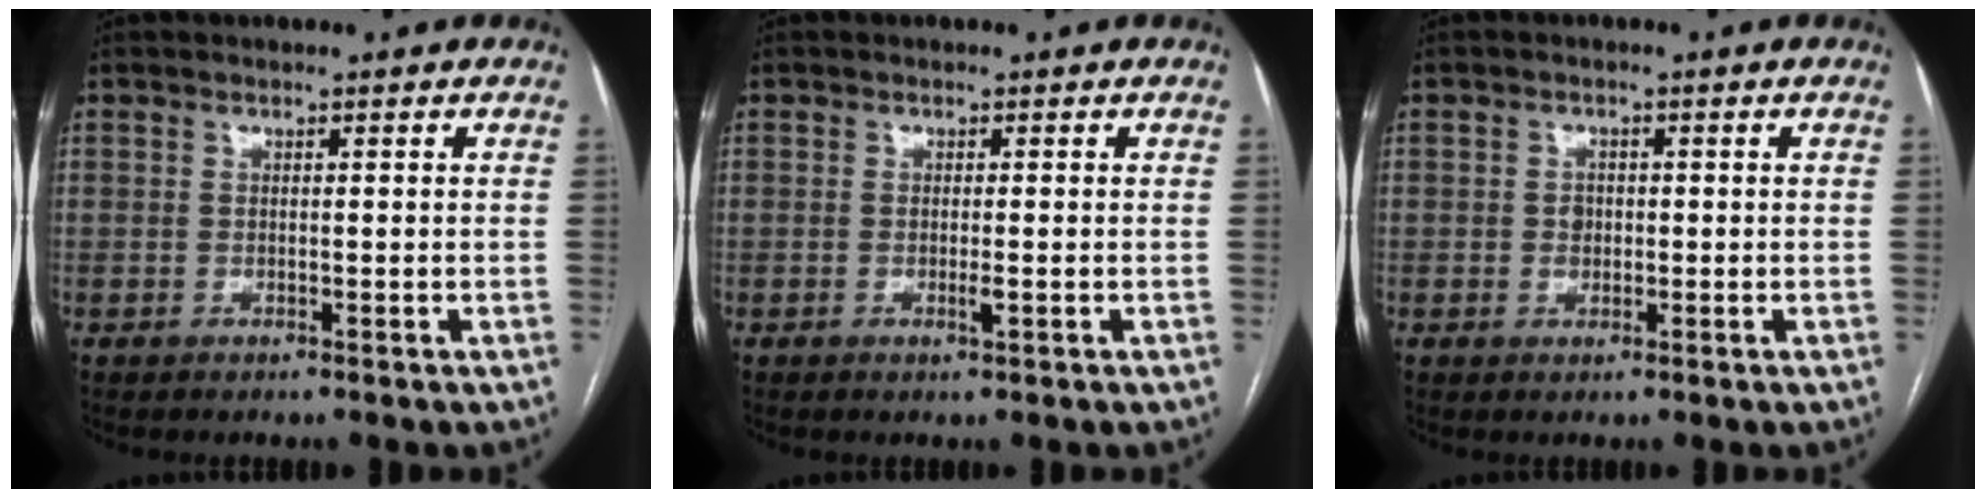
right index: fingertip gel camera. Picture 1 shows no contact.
{"total": 1.2, "force": [-0.3, 0.2, 1.1], "torque": [-0.021, -0.003, -0.004]}
{"total": 1.9, "force": [-0.1, 1.6, 1.0], "torque": [-0.014, 0.003, 0.001]}